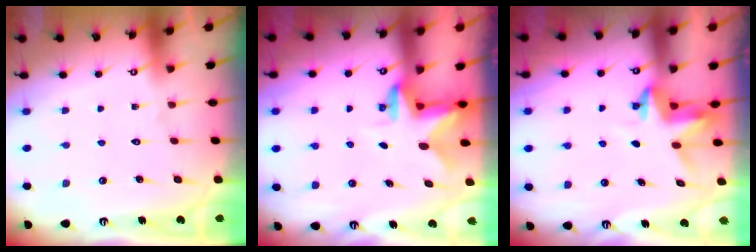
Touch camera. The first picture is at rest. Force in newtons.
{"total": 2.4, "press": 2.4, "slide": 0.4}
{"total": 3.9, "press": 3.9, "slide": 0.3}